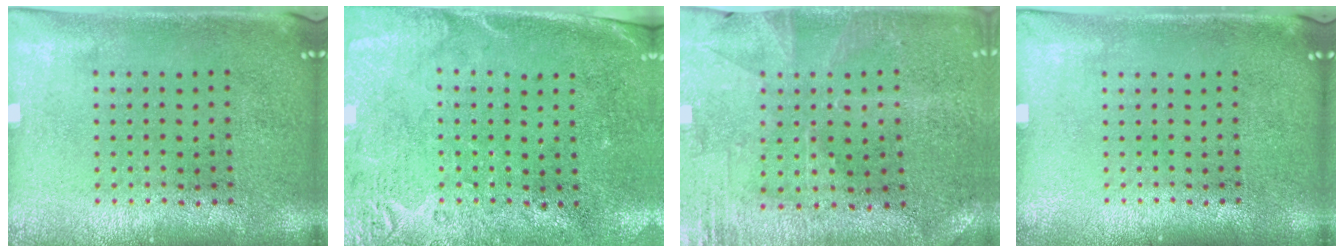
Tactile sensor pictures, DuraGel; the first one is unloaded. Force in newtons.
{"total": 2.7, "press": 2.3, "slide": 1.5}
{"total": 0.7, "press": 0.6, "slide": 0.3}
{"total": 0.0}